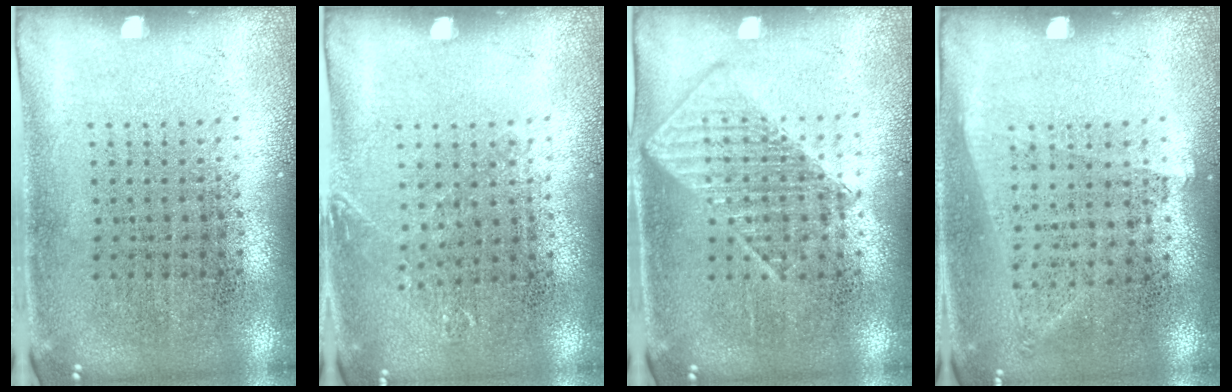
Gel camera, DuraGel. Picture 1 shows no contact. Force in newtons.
{"total": 0.8, "press": 0.8, "slide": 0.1}
{"total": 1.2, "press": 1.2, "slide": 0.2}
{"total": 1.0, "press": 0.9, "slide": 0.4}